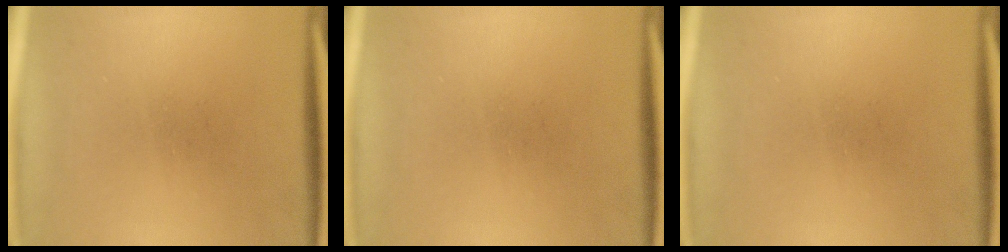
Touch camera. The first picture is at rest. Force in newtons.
{"total": 0.0}
{"total": 0.0}